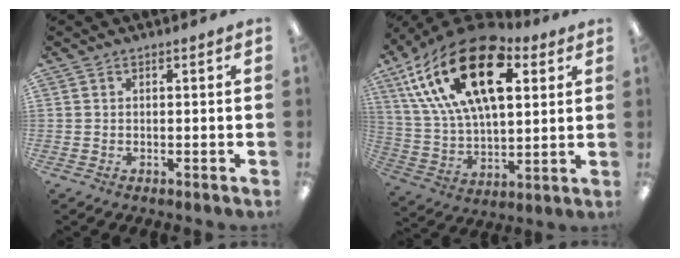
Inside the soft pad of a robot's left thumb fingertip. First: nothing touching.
{"total": 25.9, "force": [12.1, 13.6, 18.4], "torque": [-0.353, -0.048, 0.208]}